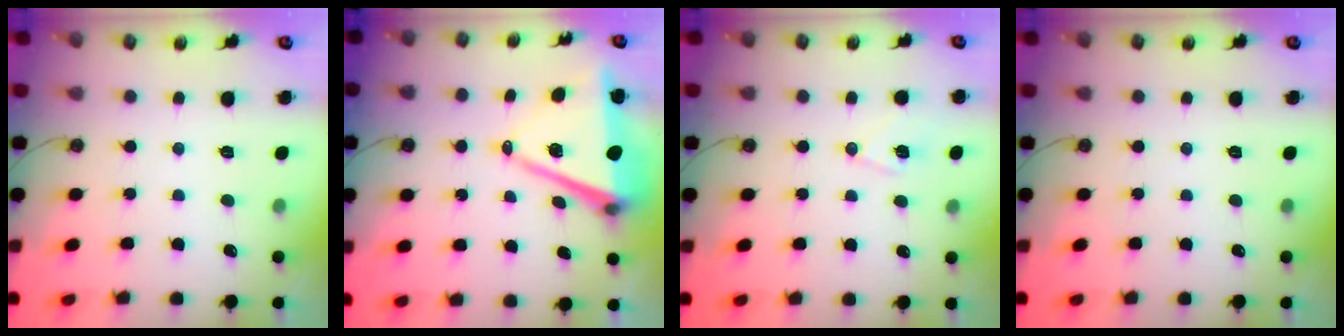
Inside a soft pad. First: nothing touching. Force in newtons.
{"total": 10.7, "press": 9.9, "slide": 4.1}
{"total": 7.6, "press": 7.2, "slide": 2.5}
{"total": 0.0}